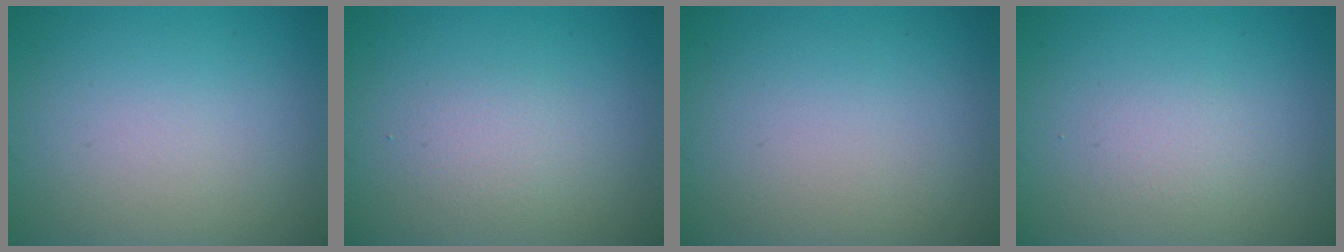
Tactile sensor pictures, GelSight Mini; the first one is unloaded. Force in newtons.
{"total": 1.4, "press": 1.4, "slide": 0.0}
{"total": 0.0}
{"total": 1.1, "press": 1.1, "slide": 0.0}